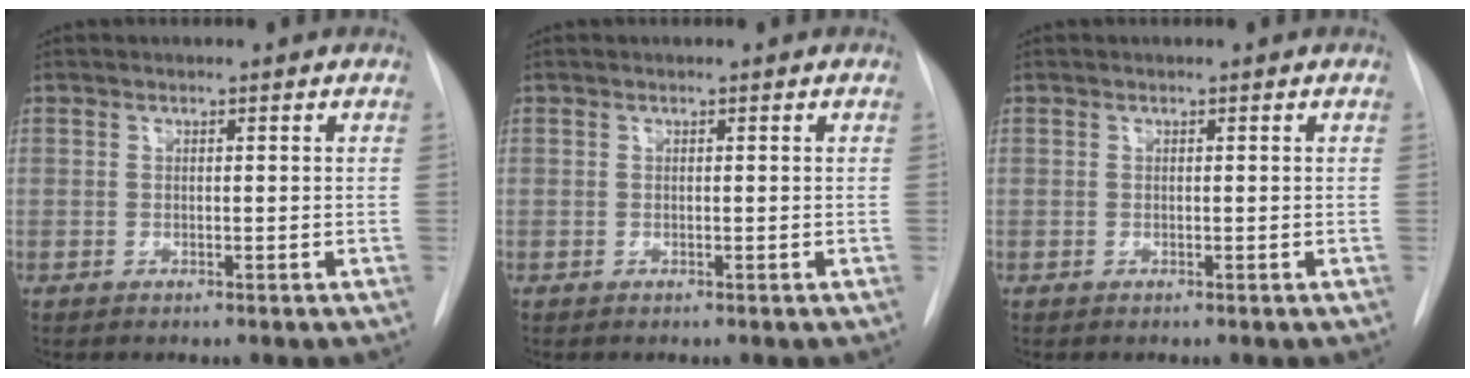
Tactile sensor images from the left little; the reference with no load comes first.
{"total": 0.0}
{"total": 0.0}